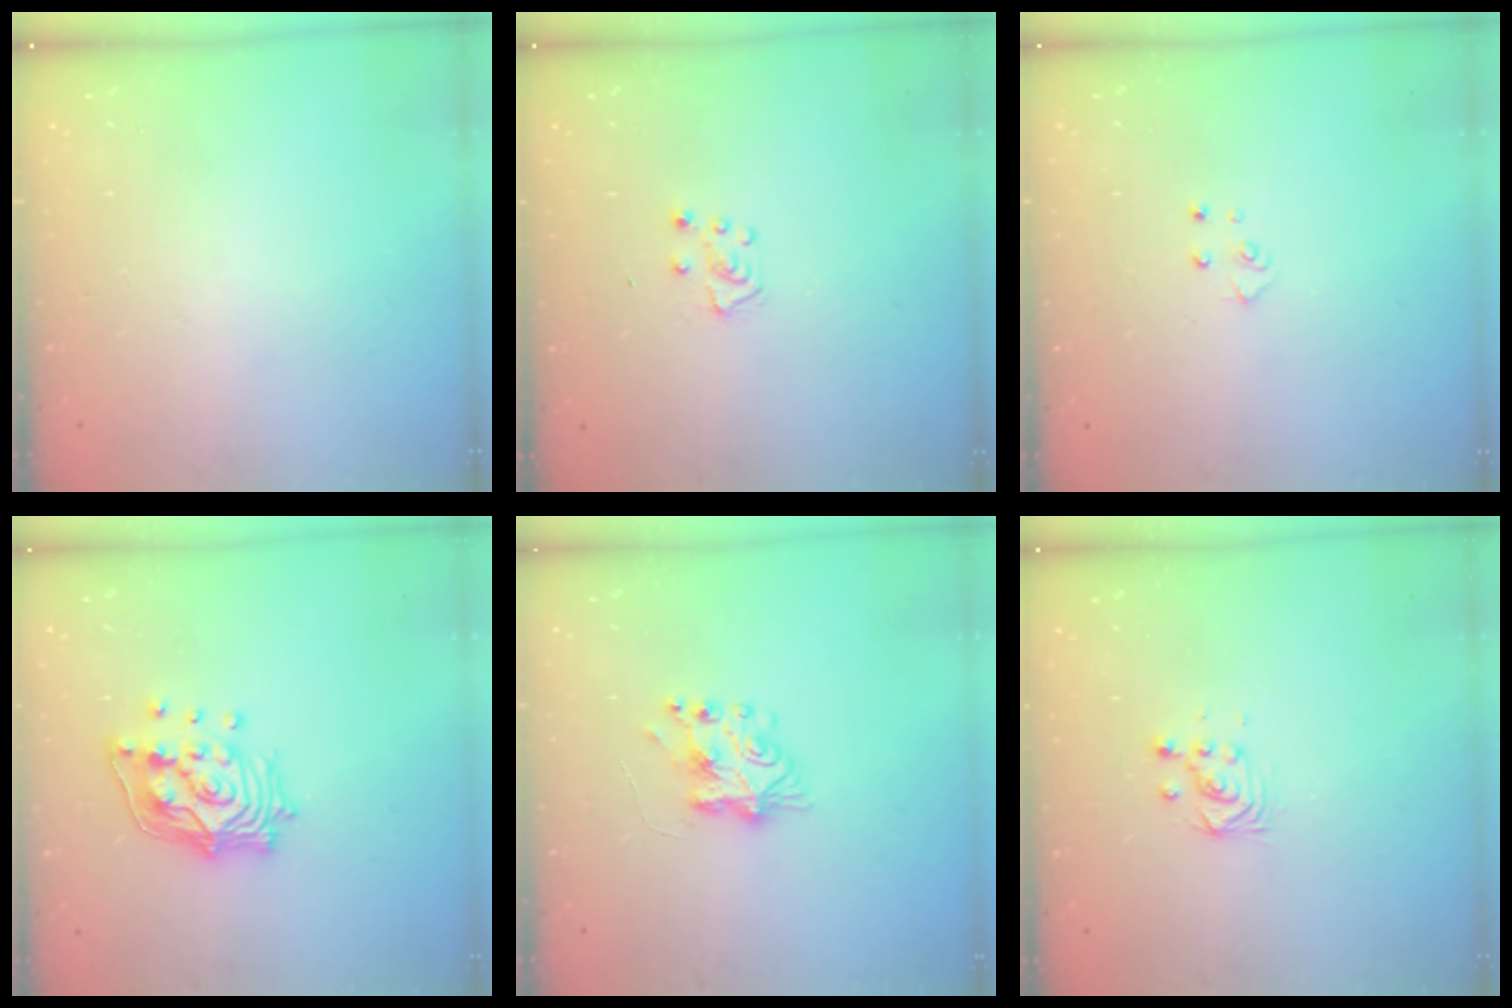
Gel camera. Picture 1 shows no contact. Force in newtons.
{"total": 5.1, "press": 5.0, "slide": 0.6}
{"total": 4.5, "press": 4.4, "slide": 0.5}
{"total": 14.1, "press": 14.0, "slide": 1.7}
{"total": 7.9, "press": 7.8, "slide": 1.0}
{"total": 3.7, "press": 3.7, "slide": 0.3}